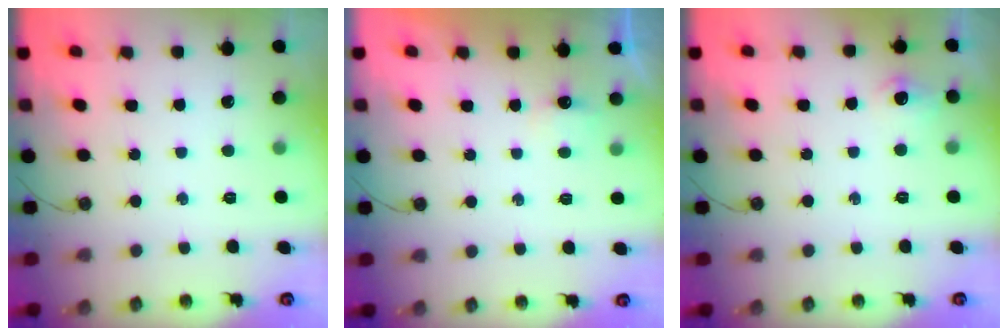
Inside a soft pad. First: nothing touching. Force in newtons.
{"total": 2.7, "press": 2.6, "slide": 0.4}
{"total": 6.9, "press": 6.8, "slide": 0.9}